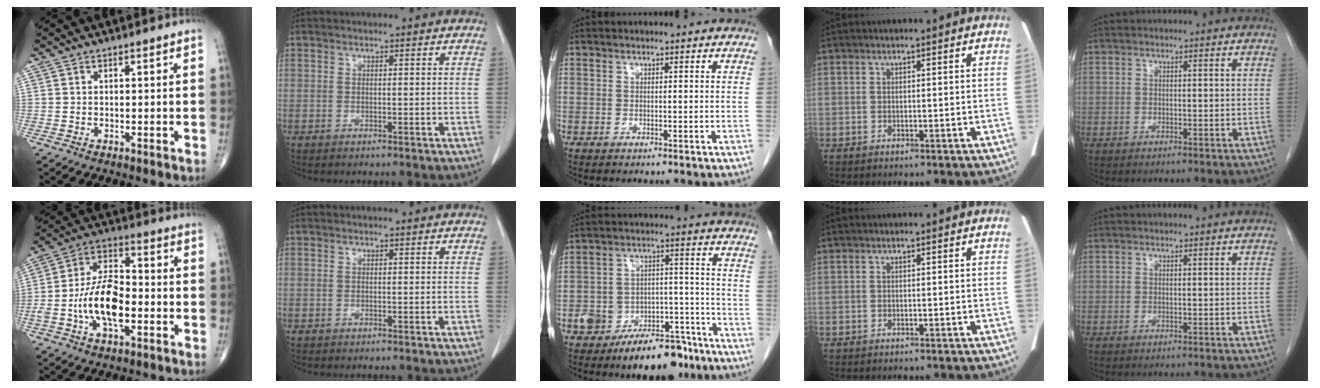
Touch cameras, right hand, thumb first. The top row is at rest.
{"thumb": {"total": 13.3, "force": [-3.0, 6.7, 11.1], "torque": [-0.202, 0.030, -0.060]}, "middle": {"total": 12.6, "force": [-8.8, 5.9, 6.8], "torque": [-0.087, 0.029, -0.131]}}